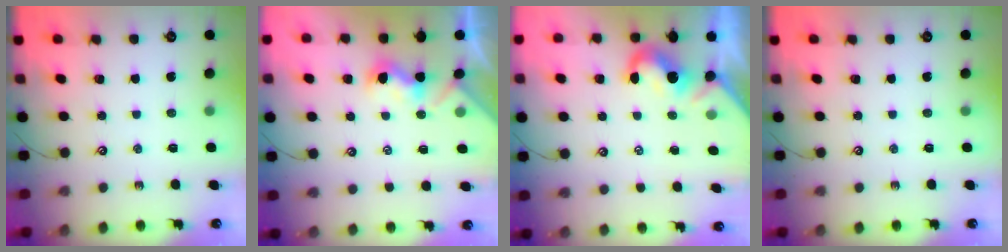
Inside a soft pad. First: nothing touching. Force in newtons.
{"total": 0.9, "press": 0.5, "slide": 0.7}
{"total": 1.6, "press": 1.3, "slide": 0.8}
{"total": 0.0}